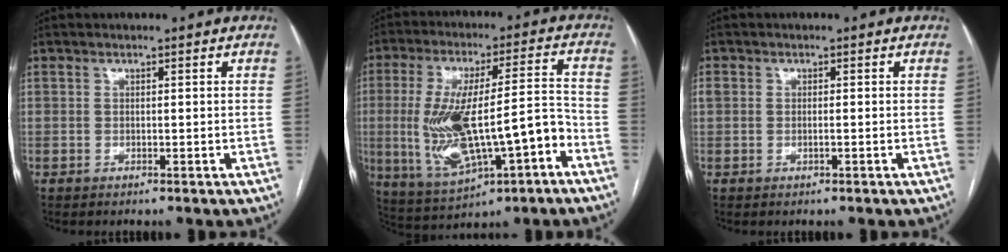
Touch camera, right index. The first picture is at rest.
{"total": 17.6, "force": [-4.4, 4.4, 16.4], "torque": [-0.312, 0.015, -0.054]}
{"total": 1.8, "force": [0.0, 1.2, 1.4], "torque": [-0.041, 0.010, 0.005]}